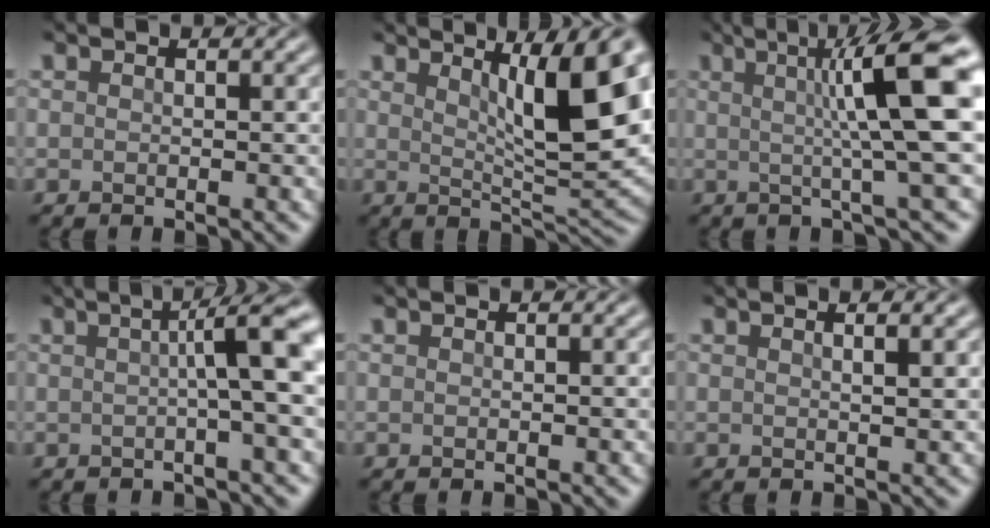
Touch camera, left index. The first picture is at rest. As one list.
[{"total": 9.4, "force": [3.2, 2.1, 8.6], "torque": [-0.115, -0.001, 0.056]}, {"total": 9.3, "force": [1.7, 1.4, 9.1], "torque": [-0.108, 0.016, 0.022]}, {"total": 6.8, "force": [0.8, 1.0, 6.6], "torque": [-0.083, 0.012, 0.004]}, {"total": 0.0}, {"total": 1.5, "force": [0.7, 0.5, 1.2], "torque": [-0.011, 0.003, 0.004]}]